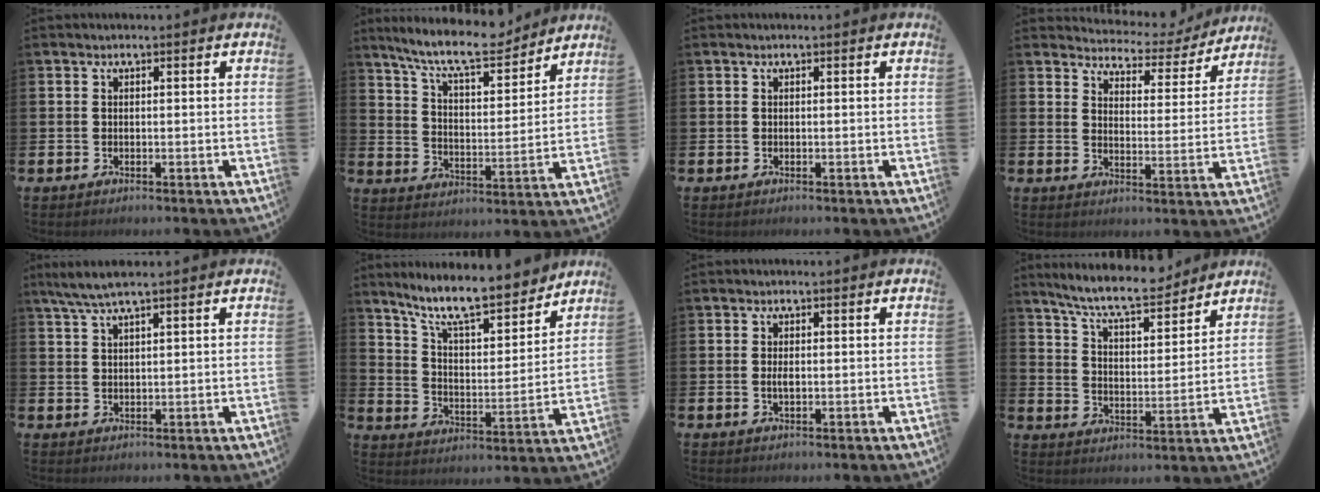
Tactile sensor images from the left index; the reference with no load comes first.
{"total": 10.2, "force": [9.1, 1.9, 4.0], "torque": [-0.101, -0.052, 0.160]}
{"total": 0.0}
{"total": 4.0, "force": [3.7, 1.3, 0.3], "torque": [-0.025, -0.036, 0.058]}
{"total": 3.9, "force": [3.0, 0.2, 2.4], "torque": [-0.059, 0.002, 0.056]}
{"total": 11.1, "force": [9.8, 2.0, 4.7], "torque": [-0.110, -0.065, 0.170]}
{"total": 1.2, "force": [0.0, 0.5, 1.1], "torque": [-0.016, 0.002, -0.002]}
{"total": 8.5, "force": [7.8, 1.2, 3.1], "torque": [-0.086, -0.044, 0.139]}